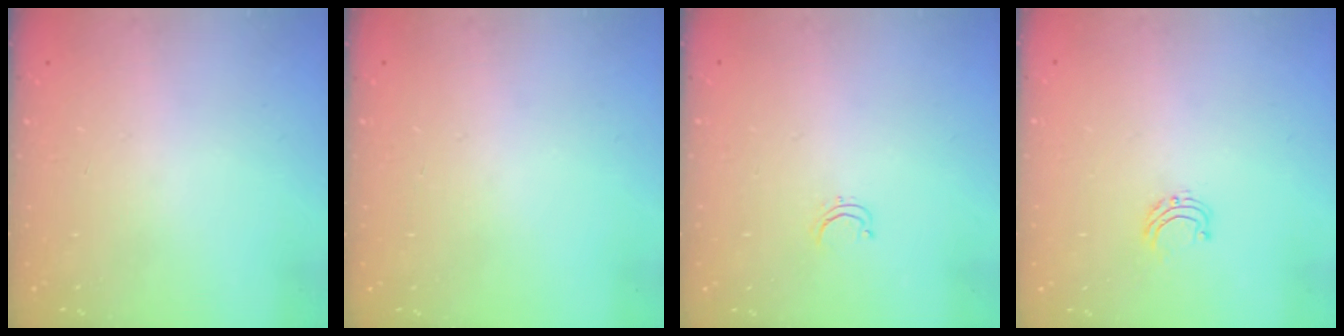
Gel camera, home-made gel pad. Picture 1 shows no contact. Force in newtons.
{"total": 0.0}
{"total": 2.8, "press": 2.8, "slide": 0.2}
{"total": 4.6, "press": 4.6, "slide": 0.4}